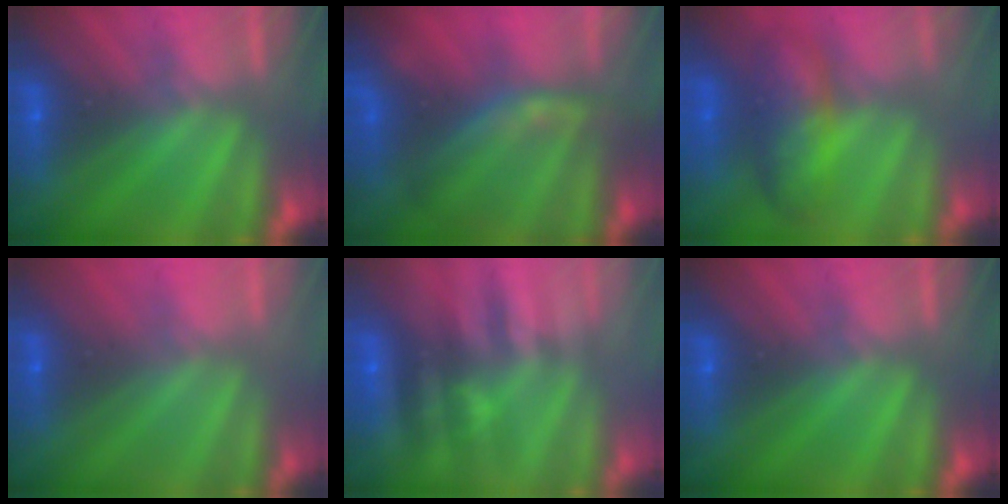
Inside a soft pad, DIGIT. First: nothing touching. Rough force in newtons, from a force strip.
{"total": 8.6}
{"total": 6.0}
{"total": 3.6}
{"total": 2.5}
{"total": 0.0}